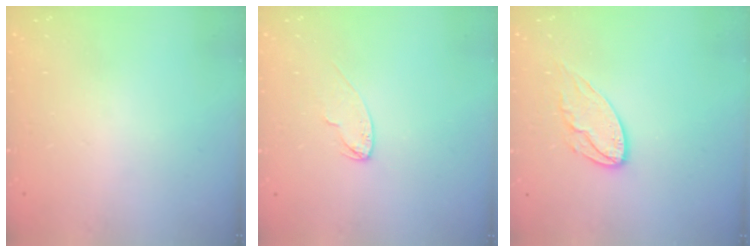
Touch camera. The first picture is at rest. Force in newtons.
{"total": 4.2, "press": 4.1, "slide": 0.4}
{"total": 9.8, "press": 9.7, "slide": 0.8}